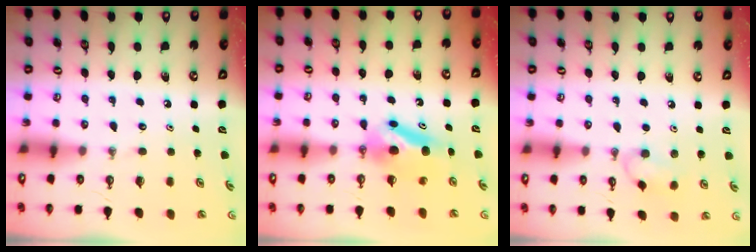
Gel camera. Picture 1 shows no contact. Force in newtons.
{"total": 7.4, "press": 7.0, "slide": 2.3}
{"total": 7.4, "press": 7.3, "slide": 0.5}